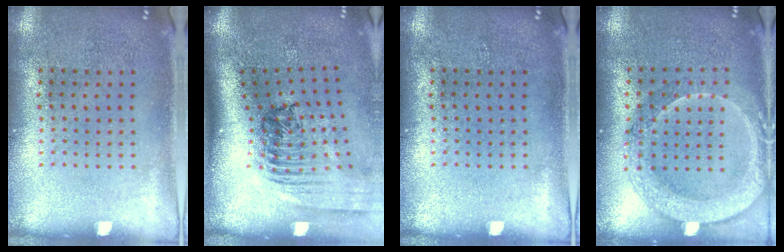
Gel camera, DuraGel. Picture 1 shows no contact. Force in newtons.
{"total": 2.4, "press": 1.6, "slide": 1.7}
{"total": 0.0}
{"total": 2.1, "press": 2.0, "slide": 0.7}